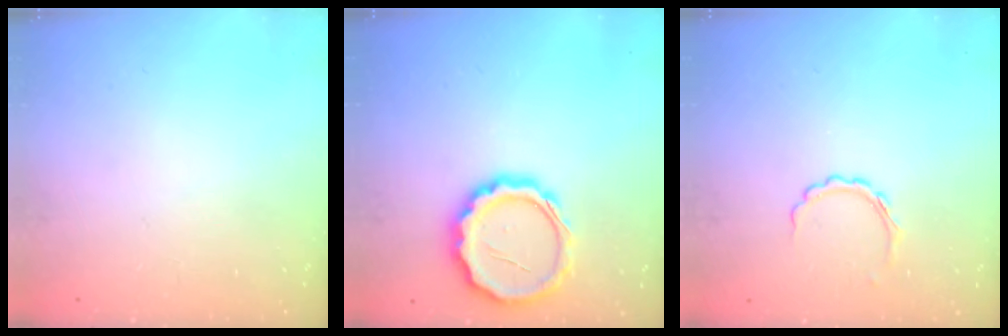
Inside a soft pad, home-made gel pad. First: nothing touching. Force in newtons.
{"total": 13.5, "press": 13.4, "slide": 1.8}
{"total": 5.2, "press": 5.0, "slide": 1.1}